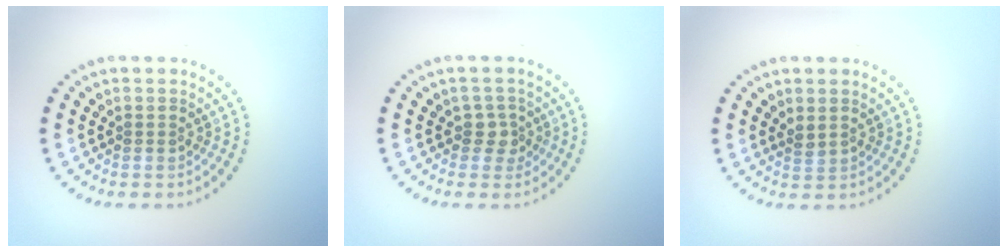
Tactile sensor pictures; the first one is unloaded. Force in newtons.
{"total": 1.7, "press": 1.4, "slide": 1.0}
{"total": 0.9, "press": 0.7, "slide": 0.6}